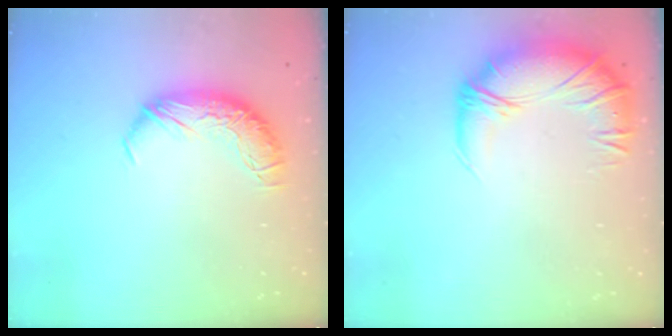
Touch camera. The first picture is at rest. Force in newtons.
{"total": 2.7, "press": 0.8, "slide": 2.6}